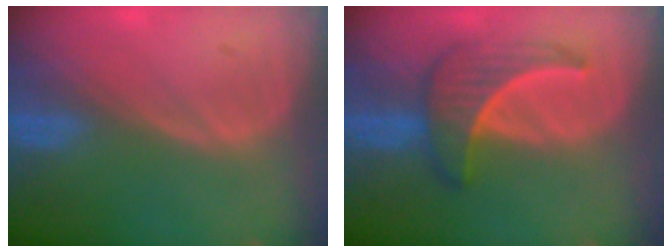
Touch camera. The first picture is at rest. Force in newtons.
{"total": 6.2, "press": 5.9, "slide": 1.7}